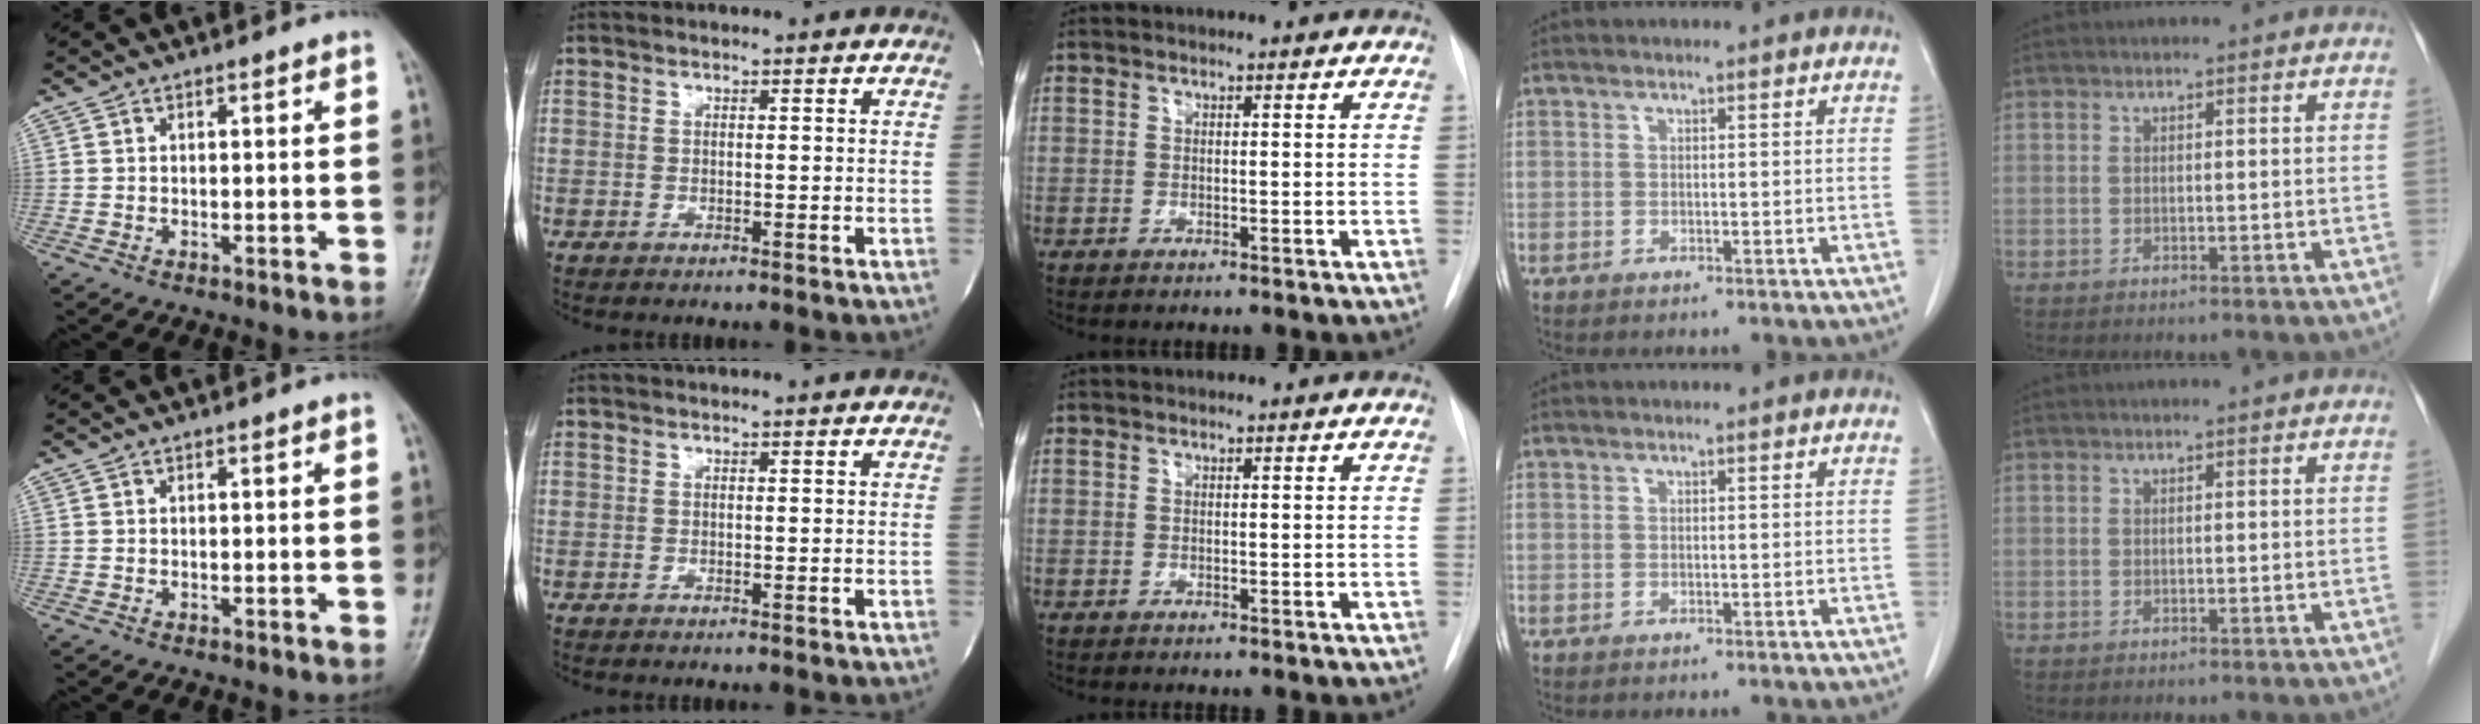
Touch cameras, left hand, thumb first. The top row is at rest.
{}